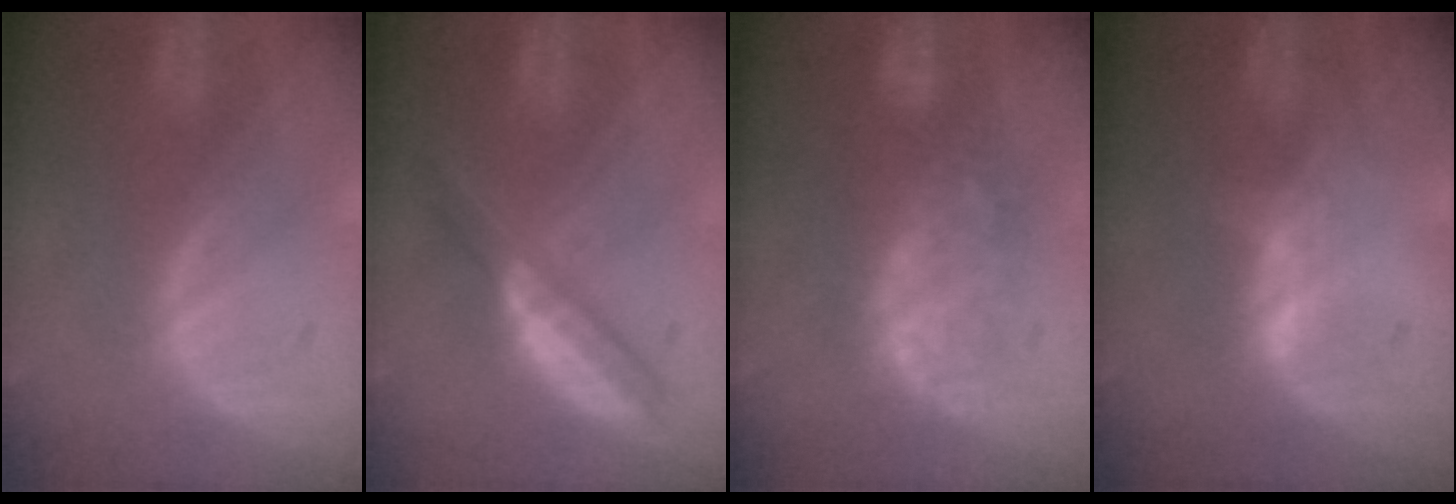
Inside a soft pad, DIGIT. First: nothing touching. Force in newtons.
{"total": 4.8, "press": 4.7, "slide": 1.0}
{"total": 6.7, "press": 6.6, "slide": 1.2}
{"total": 1.6, "press": 1.5, "slide": 0.6}